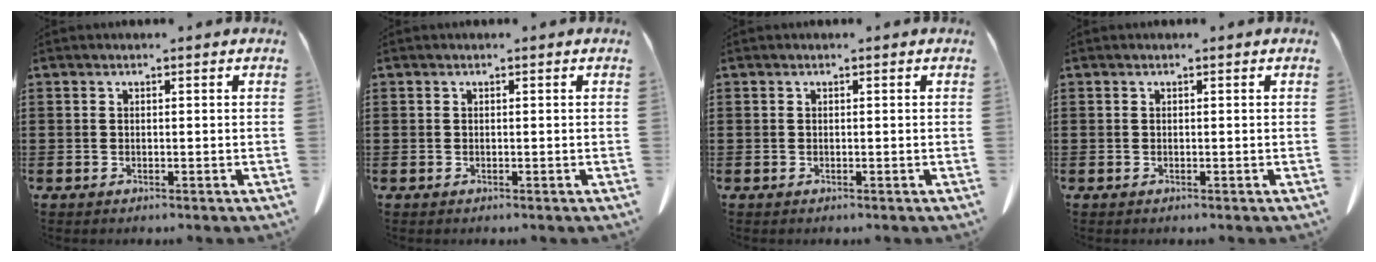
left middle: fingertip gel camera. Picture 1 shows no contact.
{"total": 0.0}
{"total": 0.0}
{"total": 0.0}